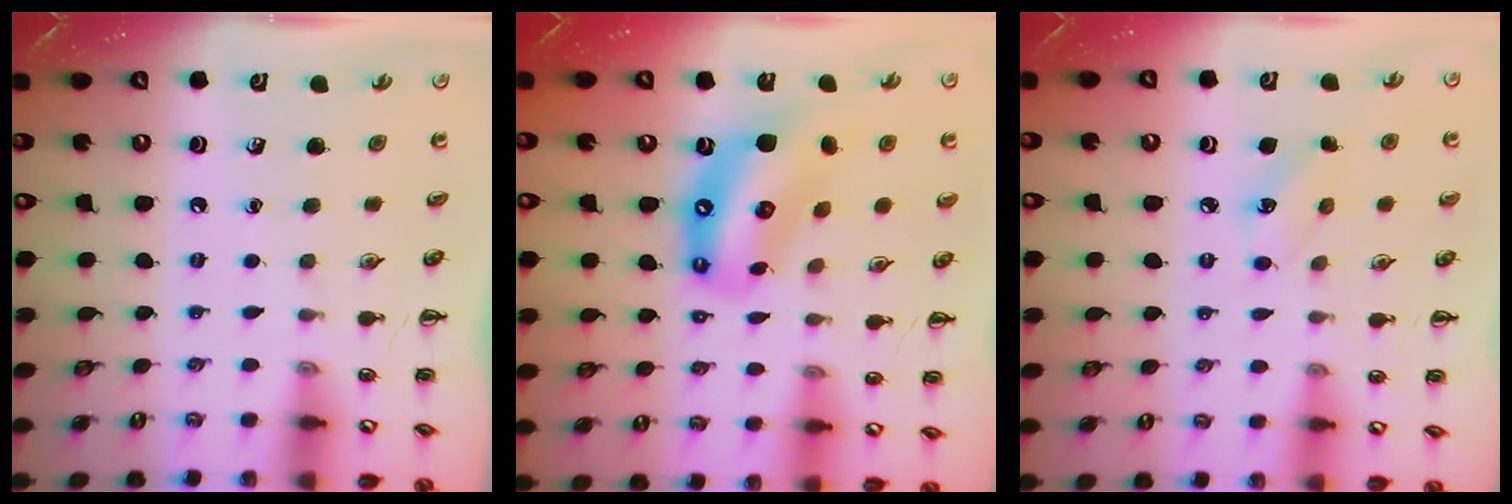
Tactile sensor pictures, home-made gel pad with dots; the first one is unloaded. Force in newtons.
{"total": 13.6, "press": 13.1, "slide": 3.7}
{"total": 5.1, "press": 4.9, "slide": 1.3}